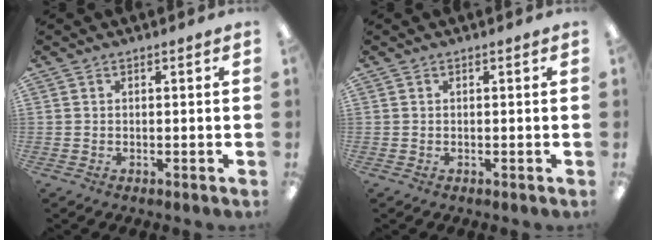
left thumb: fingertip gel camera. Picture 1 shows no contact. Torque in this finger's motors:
{"motor_torque": [0.00, 0.00, 0.00, 0.00, 0.00]}